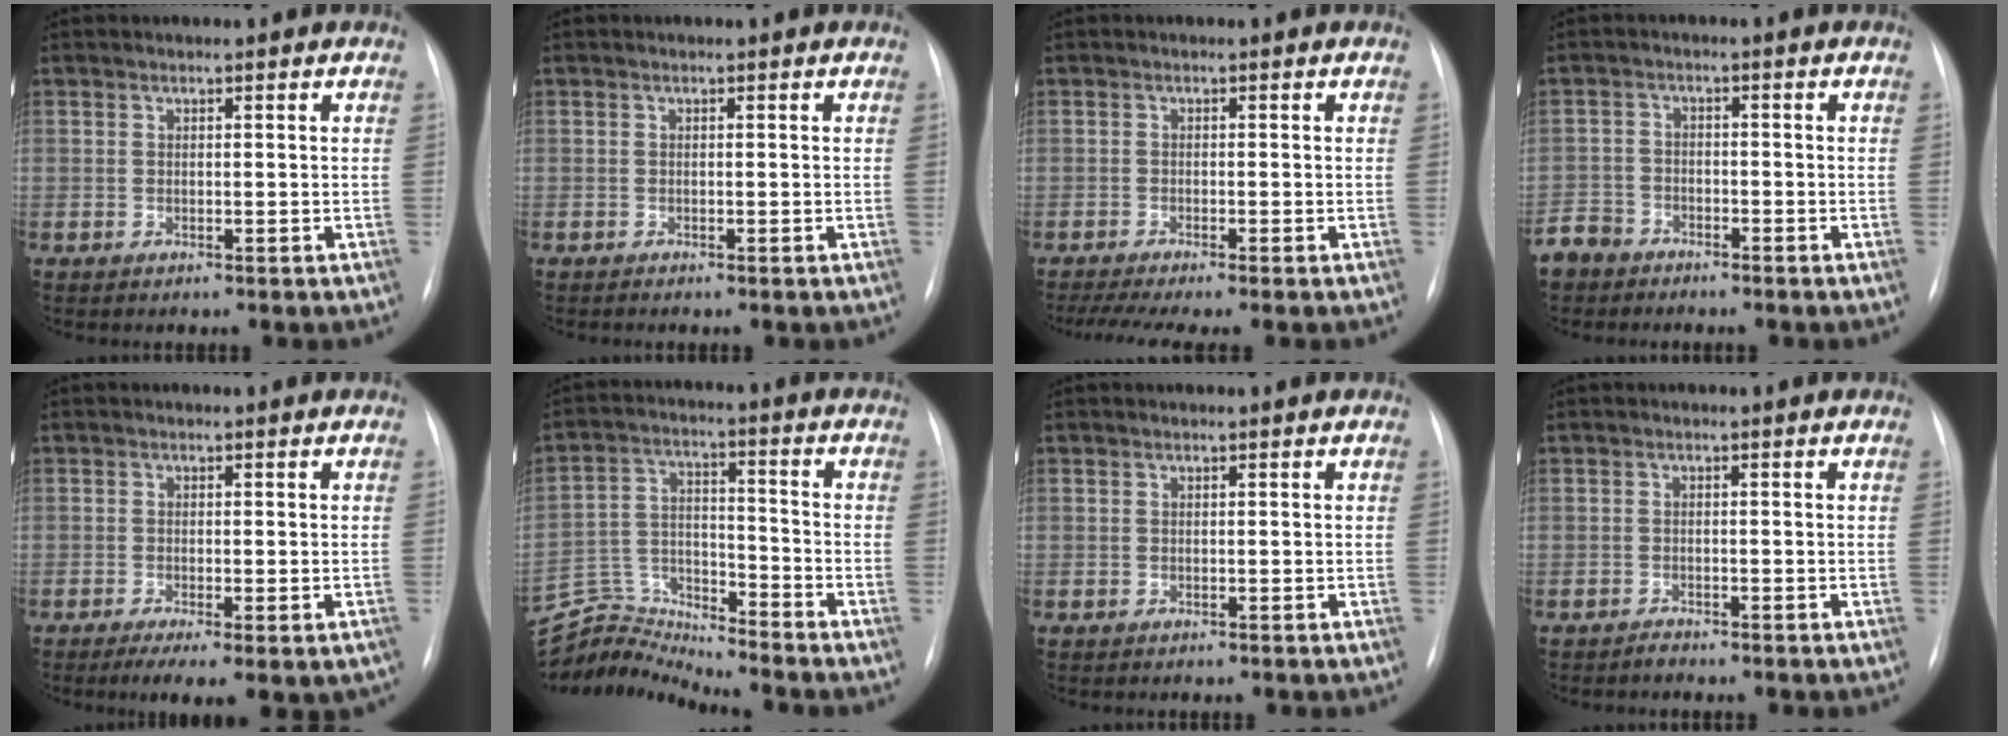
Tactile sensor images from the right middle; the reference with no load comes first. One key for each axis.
{"total": 0.0}
{"total": 6.5, "fx": -5.1, "fy": 0.1, "fz": 4.0, "tx": -0.060, "ty": -0.009, "tz": -0.081}
{"total": 4.8, "fx": -4.0, "fy": 2.7, "fz": 0.0, "tx": 0.002, "ty": -0.002, "tz": -0.081}
{"total": 7.6, "fx": -4.5, "fy": 2.5, "fz": 5.6, "tx": -0.077, "ty": -0.013, "tz": -0.067}
{"total": 9.8, "fx": -9.7, "fy": -0.9, "fz": -1.5, "tx": 0.022, "ty": 0.039, "tz": -0.184}
{"total": 0.0}
{"total": 0.7, "fx": -0.7, "fy": 0.1, "fz": 0.0, "tx": 0.003, "ty": -0.003, "tz": -0.012}